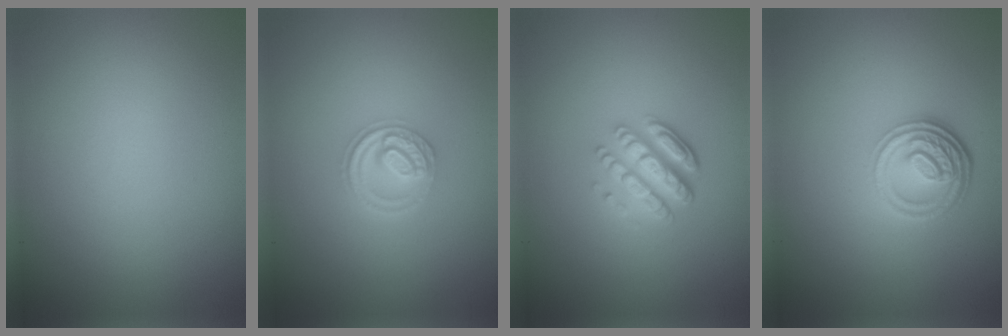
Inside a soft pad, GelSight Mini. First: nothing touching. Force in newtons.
{"total": 2.8, "press": 2.8, "slide": 0.3}
{"total": 4.3, "press": 3.3, "slide": 2.7}
{"total": 4.7, "press": 3.5, "slide": 3.2}